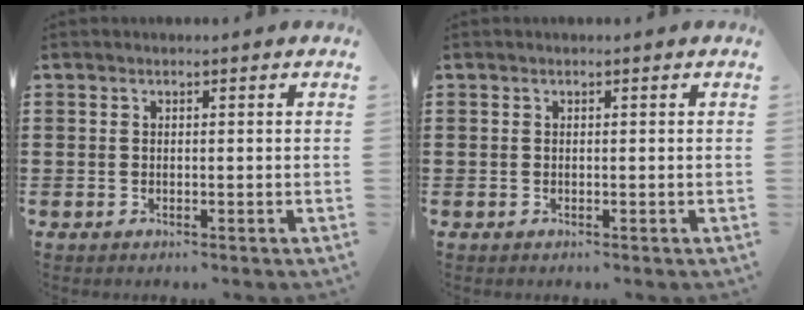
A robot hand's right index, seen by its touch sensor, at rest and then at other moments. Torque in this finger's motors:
{"motor_torque": [0.14, -0.01, 0.00, 0.00]}